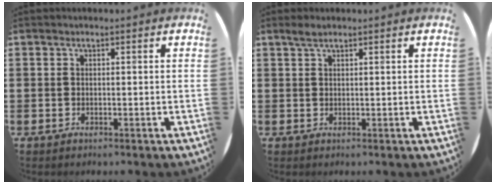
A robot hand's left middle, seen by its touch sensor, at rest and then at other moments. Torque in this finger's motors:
{"motor_torque": [0.52, -0.36, 0.05, 0.00]}